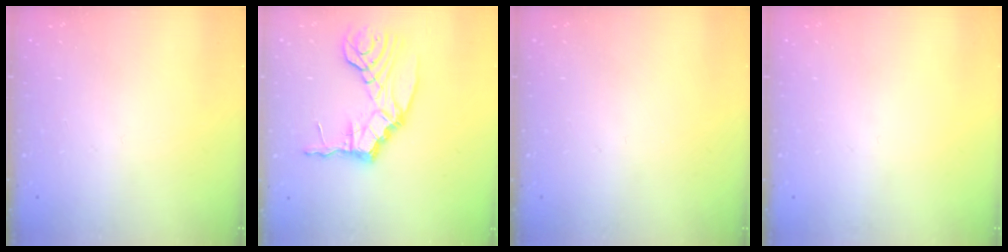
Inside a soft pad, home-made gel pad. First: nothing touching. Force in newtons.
{"total": 11.0, "press": 11.0, "slide": 0.6}
{"total": 0.0}
{"total": 0.0}